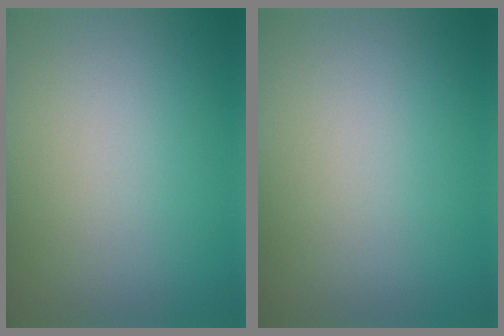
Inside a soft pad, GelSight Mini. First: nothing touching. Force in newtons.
{"total": 0.0}